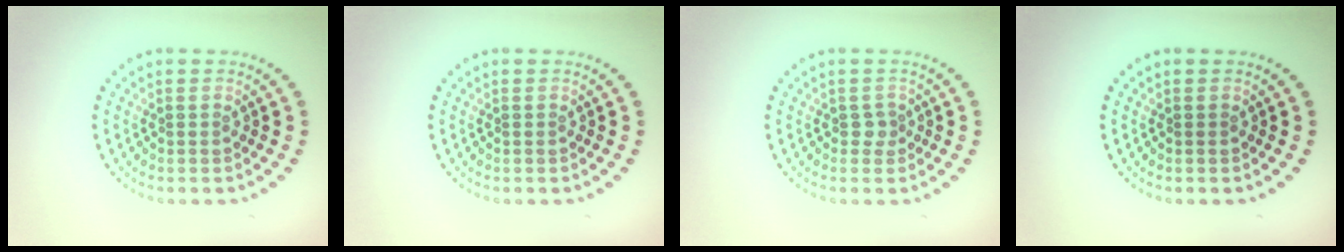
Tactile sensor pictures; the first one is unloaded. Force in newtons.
{"total": 0.0}
{"total": 0.9, "press": 0.7, "slide": 0.7}
{"total": 0.0}